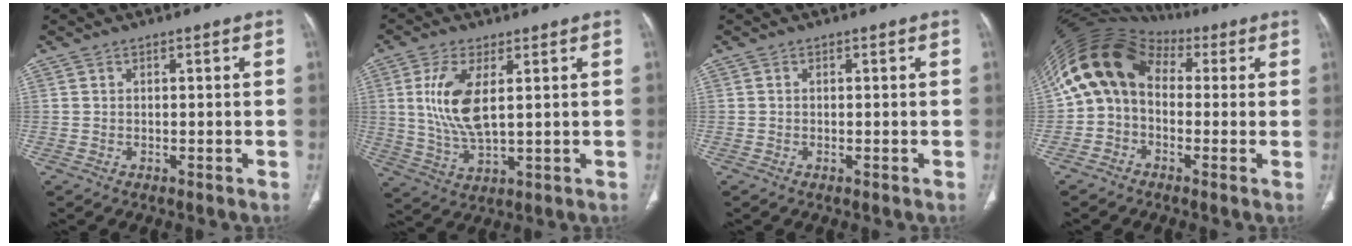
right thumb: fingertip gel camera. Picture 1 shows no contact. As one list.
[{"total": 10.4, "force": [2.3, 4.2, 9.2], "torque": [-0.203, -0.016, 0.052]}, {"total": 0.0}, {"total": 13.0, "force": [1.5, 10.1, 8.1], "torque": [-0.145, 0.047, 0.018]}]